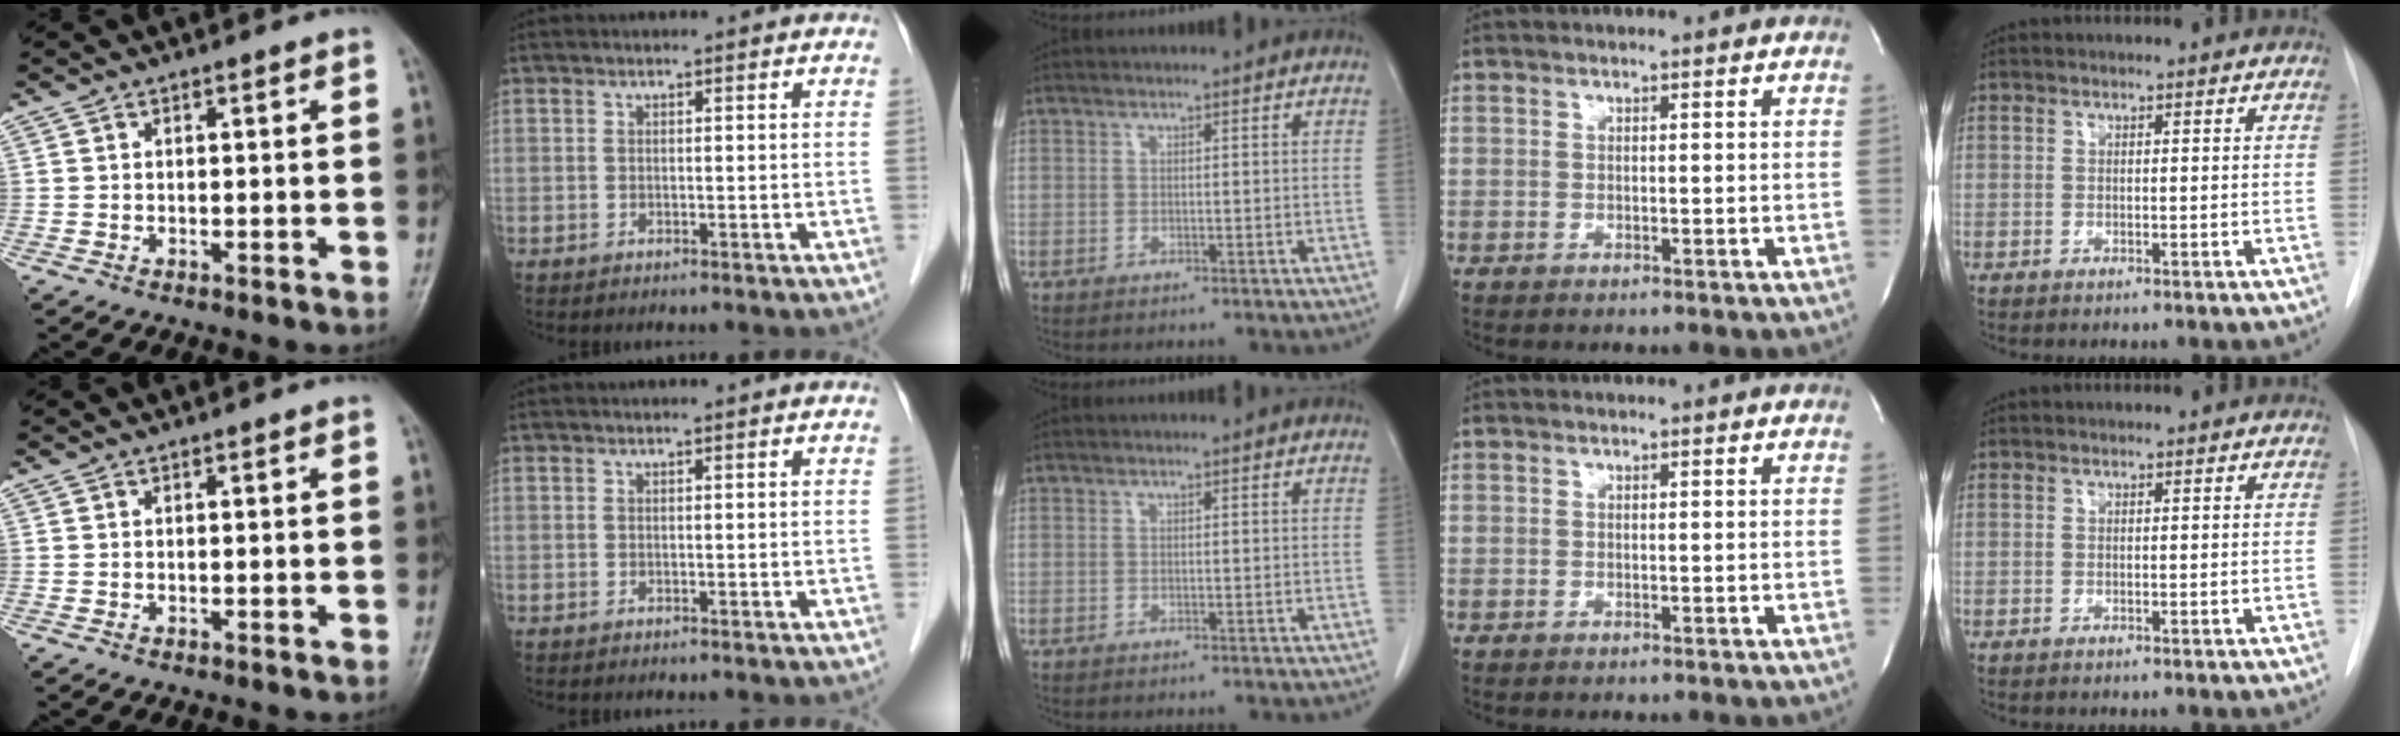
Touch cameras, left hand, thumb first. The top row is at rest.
{}